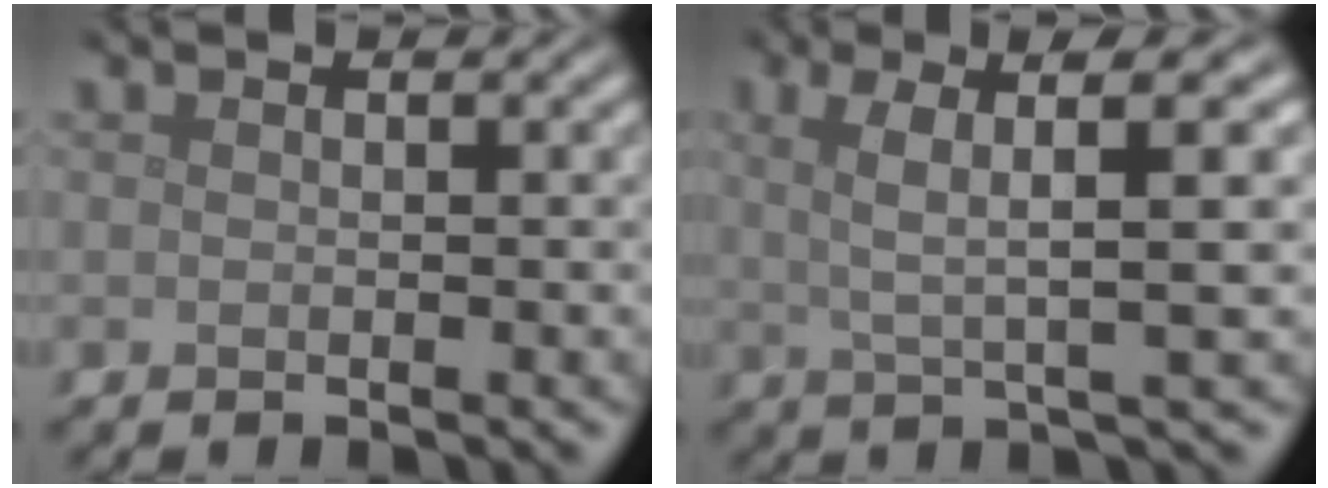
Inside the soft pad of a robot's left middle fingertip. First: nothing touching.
{"total": 6.0, "force": [1.9, 1.2, 5.6], "torque": [-0.095, 0.014, 0.029]}